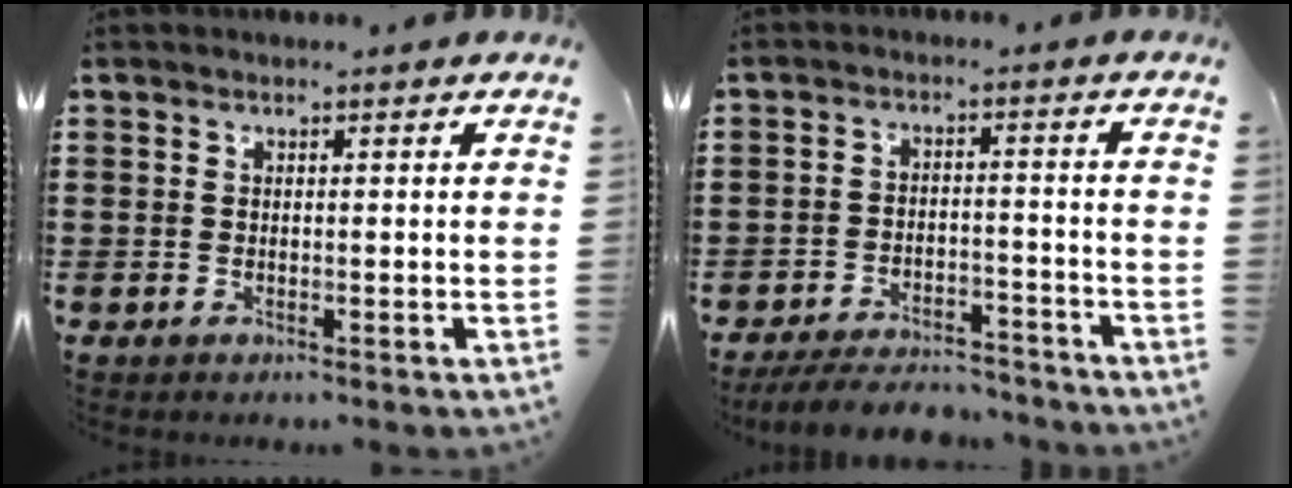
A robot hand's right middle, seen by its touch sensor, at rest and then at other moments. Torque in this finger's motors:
{"motor_torque": [1.36, -0.62, 0.20, 0.21]}